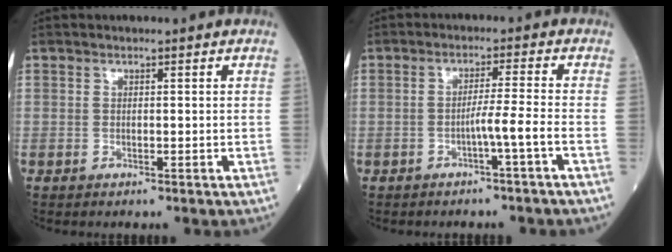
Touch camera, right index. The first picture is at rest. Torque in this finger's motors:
{"motor_torque": [0.53, -0.23, 0.23, 0.07]}